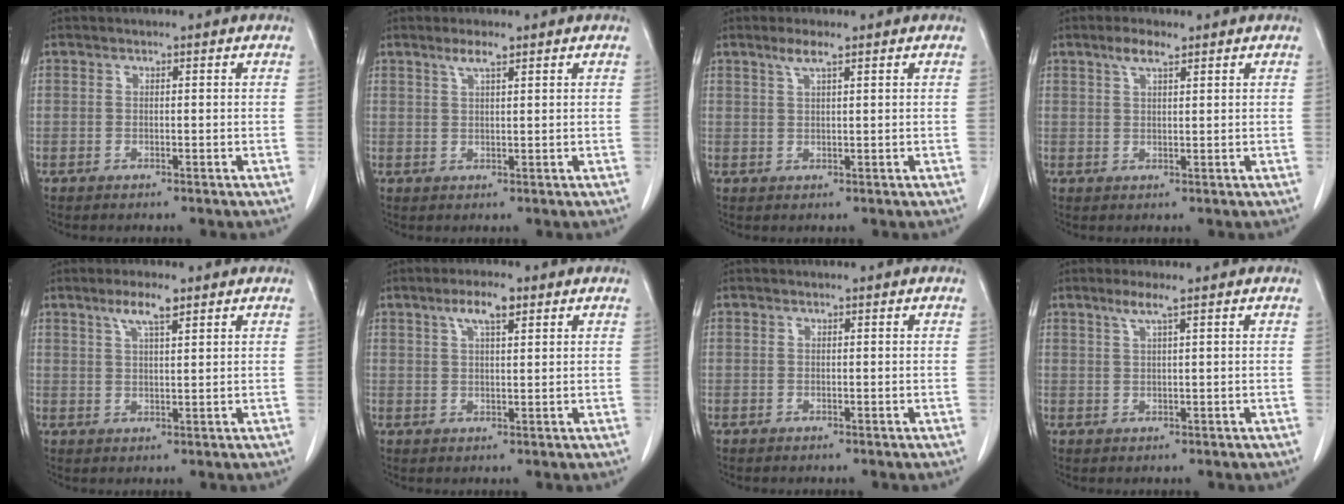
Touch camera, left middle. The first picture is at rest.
{"total": 2.4, "force": [1.6, 0.1, 1.7], "torque": [-0.039, 0.001, 0.033]}
{"total": 2.4, "force": [1.6, 0.0, 1.8], "torque": [-0.043, 0.001, 0.034]}
{"total": 2.9, "force": [2.0, 0.6, 2.1], "torque": [-0.046, 0.005, 0.039]}
{"total": 4.2, "force": [2.8, 0.5, 3.2], "torque": [-0.063, 0.003, 0.051]}
{"total": 4.5, "force": [2.6, 0.9, 3.5], "torque": [-0.071, 0.006, 0.046]}
{"total": 0.0}
{"total": 2.3, "force": [1.4, -0.4, 1.8], "torque": [-0.043, 0.001, 0.031]}